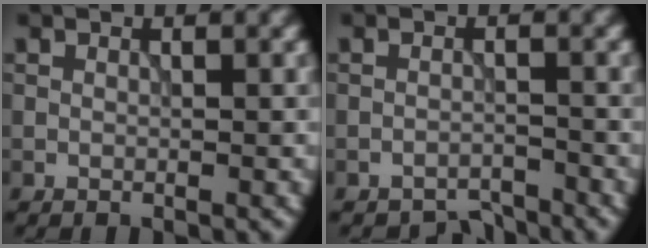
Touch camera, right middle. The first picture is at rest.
{"total": 2.0, "force": [-2.0, 0.3, -0.1], "torque": [0.008, 0.001, -0.037]}